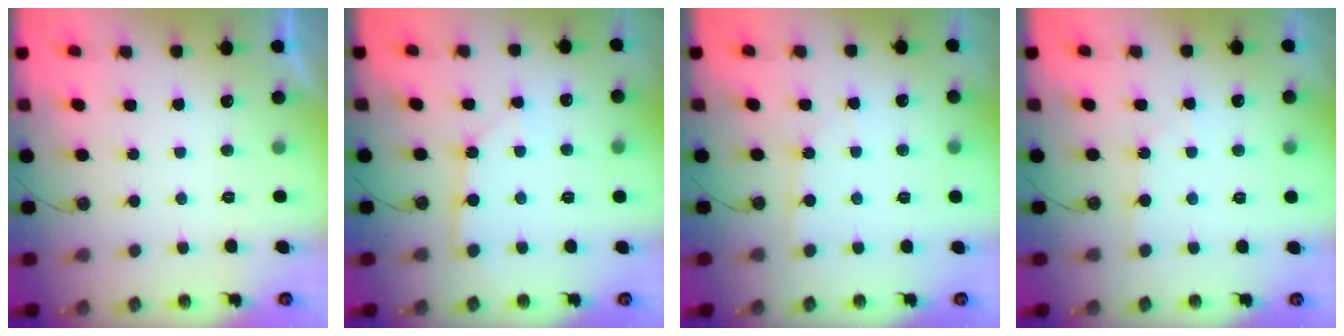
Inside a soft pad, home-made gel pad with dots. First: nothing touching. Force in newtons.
{"total": 2.6, "press": 2.6, "slide": 0.2}
{"total": 2.4, "press": 2.3, "slide": 0.4}
{"total": 3.0, "press": 2.9, "slide": 0.4}